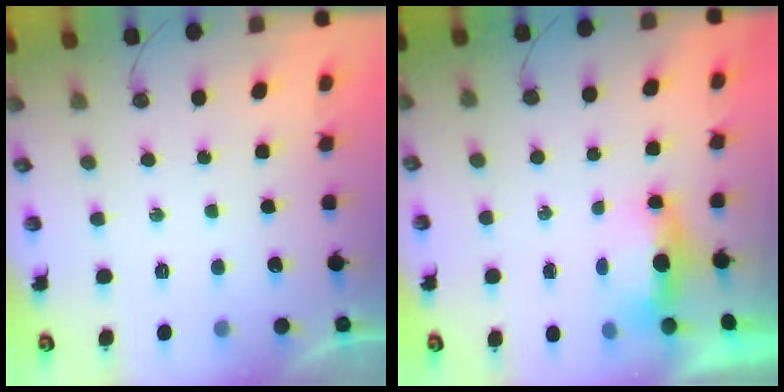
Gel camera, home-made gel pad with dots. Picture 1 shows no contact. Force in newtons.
{"total": 6.1, "press": 5.3, "slide": 3.0}